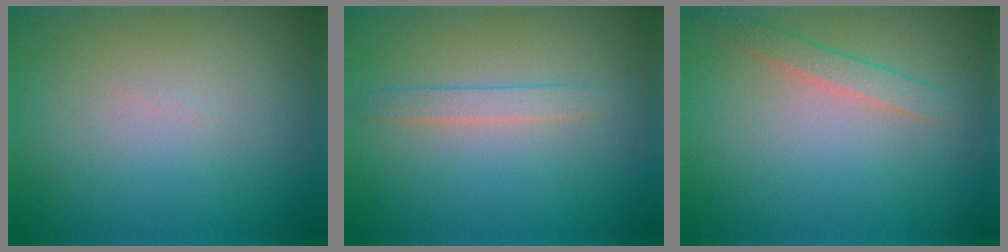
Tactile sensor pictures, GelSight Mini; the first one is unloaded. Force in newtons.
{"total": 1.5, "press": 1.4, "slide": 0.1}
{"total": 1.7, "press": 1.7, "slide": 0.1}